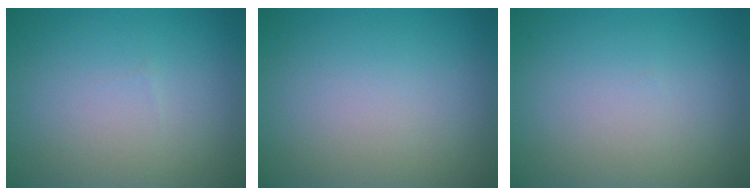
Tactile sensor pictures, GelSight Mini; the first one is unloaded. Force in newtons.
{"total": 0.0}
{"total": 0.0}